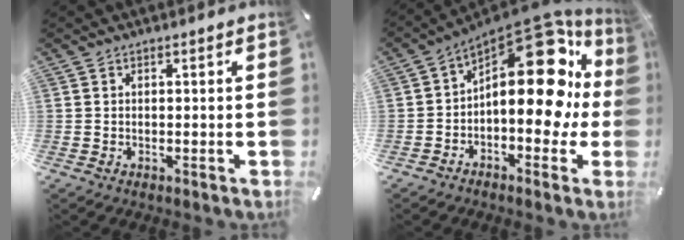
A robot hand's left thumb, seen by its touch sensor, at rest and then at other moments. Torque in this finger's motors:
{"motor_torque": [1.04, 1.20, 0.99, -0.18, 0.24]}